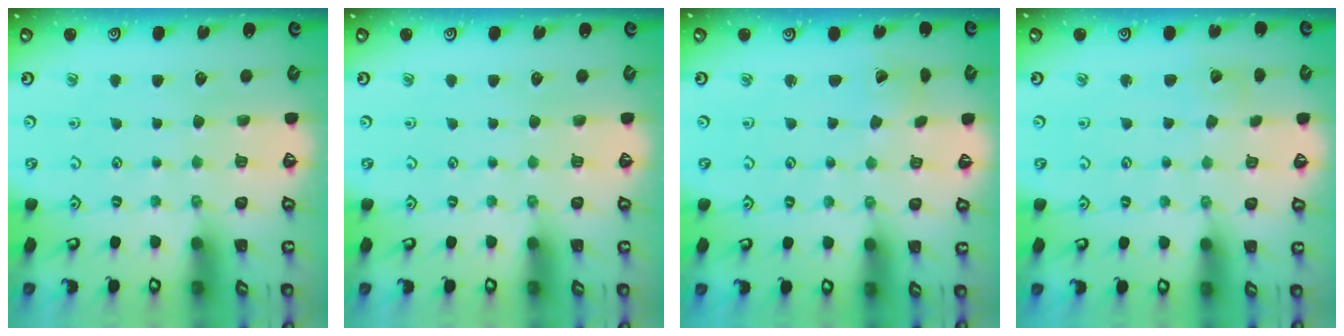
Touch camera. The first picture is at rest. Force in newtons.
{"total": 0.0}
{"total": 1.7, "press": 1.7, "slide": 0.0}
{"total": 2.9, "press": 2.9, "slide": 0.3}